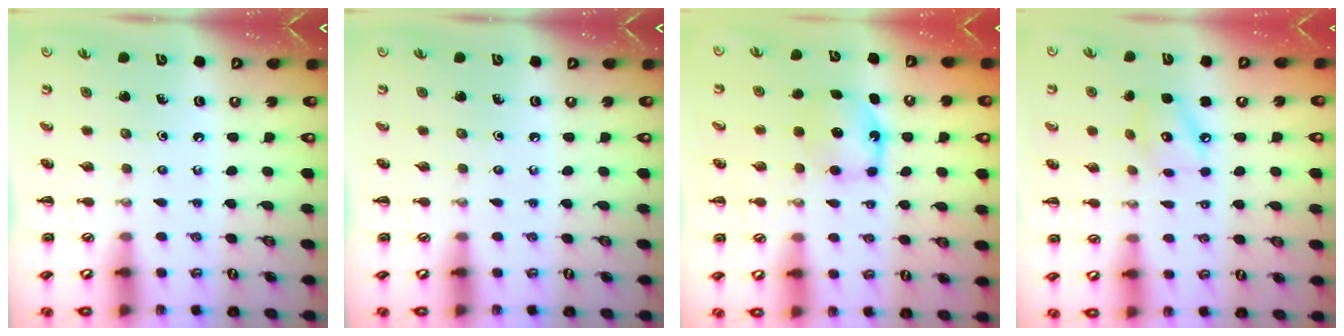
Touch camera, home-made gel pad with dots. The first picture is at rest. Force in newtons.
{"total": 0.0}
{"total": 5.7, "press": 5.5, "slide": 1.7}
{"total": 7.2, "press": 7.2, "slide": 0.4}